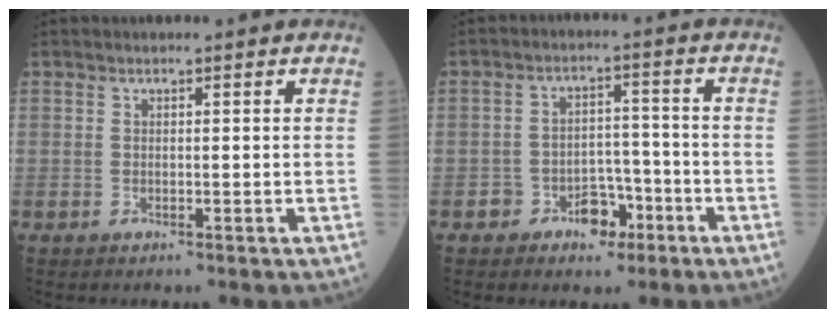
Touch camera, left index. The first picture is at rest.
{"total": 5.3, "force": [-3.1, 3.5, 2.7], "torque": [-0.041, 0.018, -0.047]}